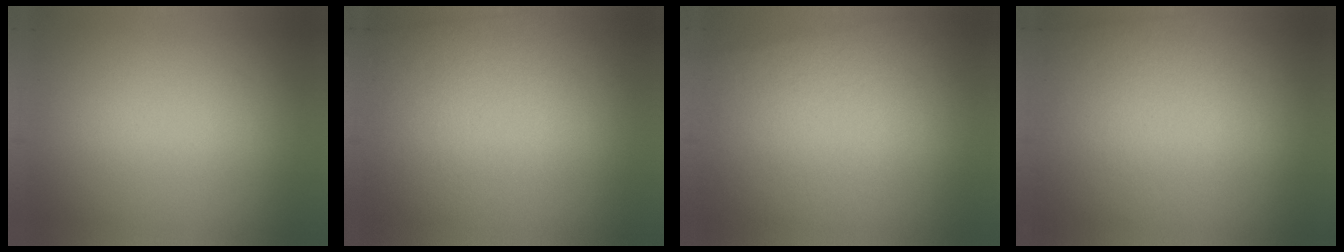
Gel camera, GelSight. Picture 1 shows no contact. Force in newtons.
{"total": 2.1}
{"total": 3.0}
{"total": 2.8}